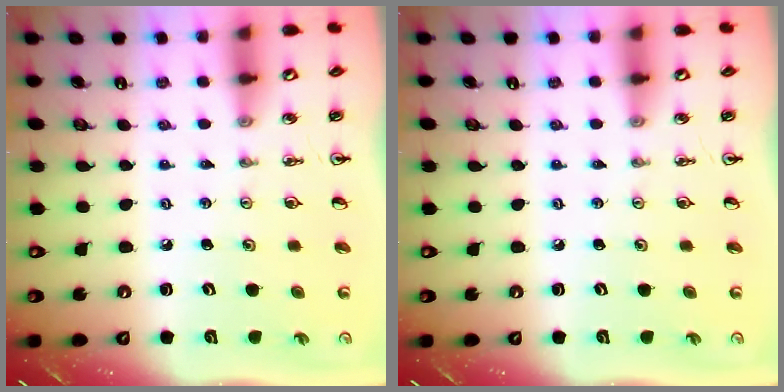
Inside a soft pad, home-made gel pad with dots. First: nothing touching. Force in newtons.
{"total": 0.0}